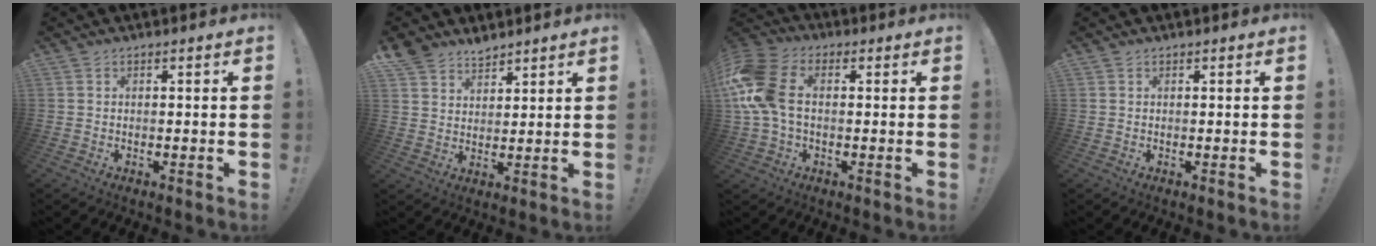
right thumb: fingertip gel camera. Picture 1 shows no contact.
{"total": 5.9, "force": [5.2, 2.7, 0.7], "torque": [-0.014, -0.041, 0.099]}
{"total": 14.6, "force": [1.0, 9.4, 11.1], "torque": [-0.244, 0.009, 0.020]}
{"total": 0.0}